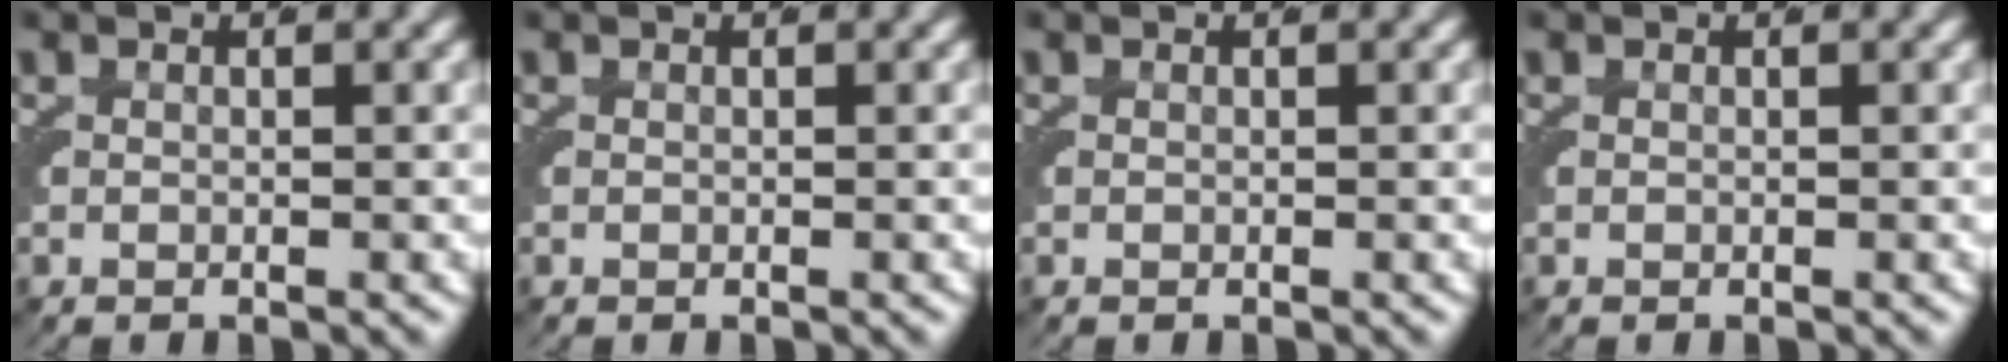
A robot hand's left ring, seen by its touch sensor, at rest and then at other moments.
{"total": 0.0}
{"total": 0.0}
{"total": 0.0}